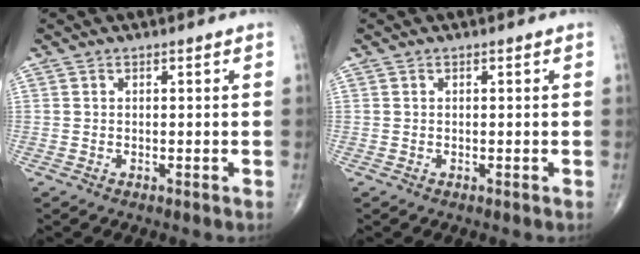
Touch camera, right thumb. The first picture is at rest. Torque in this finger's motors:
{"motor_torque": [0.00, 0.00, -0.06, 0.04, 0.00]}